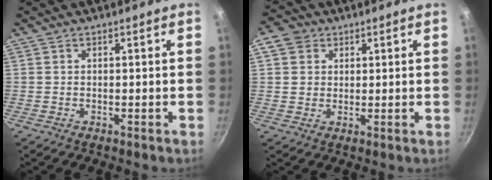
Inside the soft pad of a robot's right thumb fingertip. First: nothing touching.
{"total": 5.3, "force": [1.9, 4.5, 1.8], "torque": [0.001, 0.002, 0.028]}